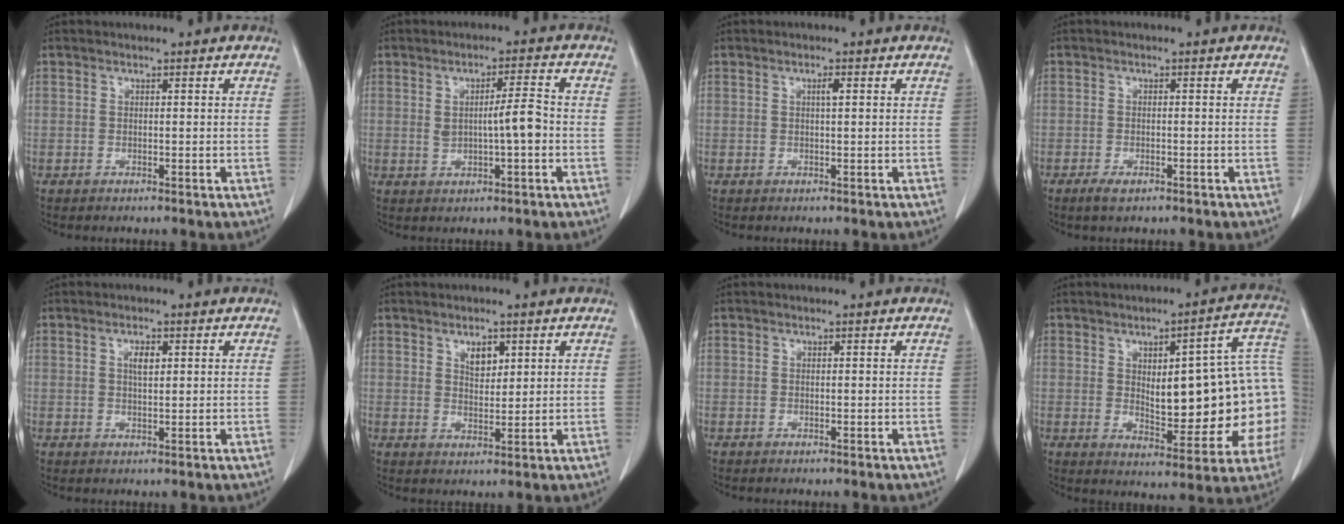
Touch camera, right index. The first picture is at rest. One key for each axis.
{"total": 4.9, "fx": -0.1, "fy": 0.8, "fz": 4.9, "tx": -0.079, "ty": 0.005, "tz": 0.001}
{"total": 1.0, "fx": 0.3, "fy": 0.1, "fz": 1.0, "tx": -0.016, "ty": 0.002, "tz": 0.003}
{"total": 1.8, "fx": -1.2, "fy": 0.7, "fz": 1.2, "tx": -0.023, "ty": -0.001, "tz": -0.018}
{"total": 2.3, "fx": 0.8, "fy": 0.9, "fz": 1.9, "tx": -0.030, "ty": -0.001, "tz": 0.012}
{"total": 3.2, "fx": 1.7, "fy": 1.6, "fz": 2.1, "tx": -0.033, "ty": -0.003, "tz": 0.030}
{"total": 0.0}
{"total": 19.6, "fx": 0.4, "fy": 6.0, "fz": 18.7, "tx": -0.207, "ty": 0.031, "tz": 0.018}